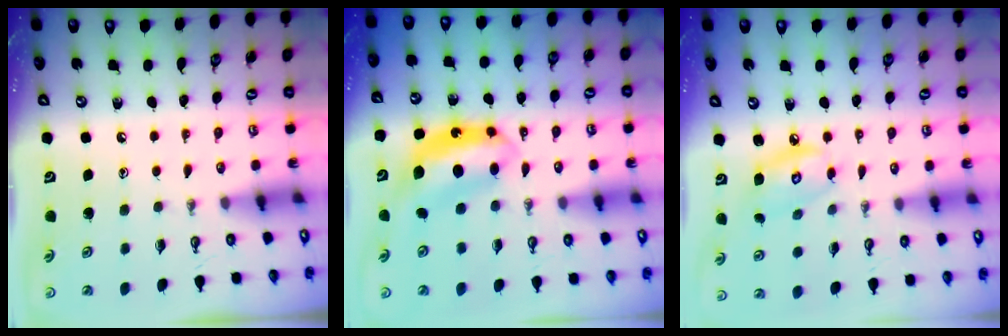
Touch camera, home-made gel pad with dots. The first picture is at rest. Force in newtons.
{"total": 7.2, "press": 7.2, "slide": 0.3}
{"total": 8.0, "press": 8.0, "slide": 0.4}